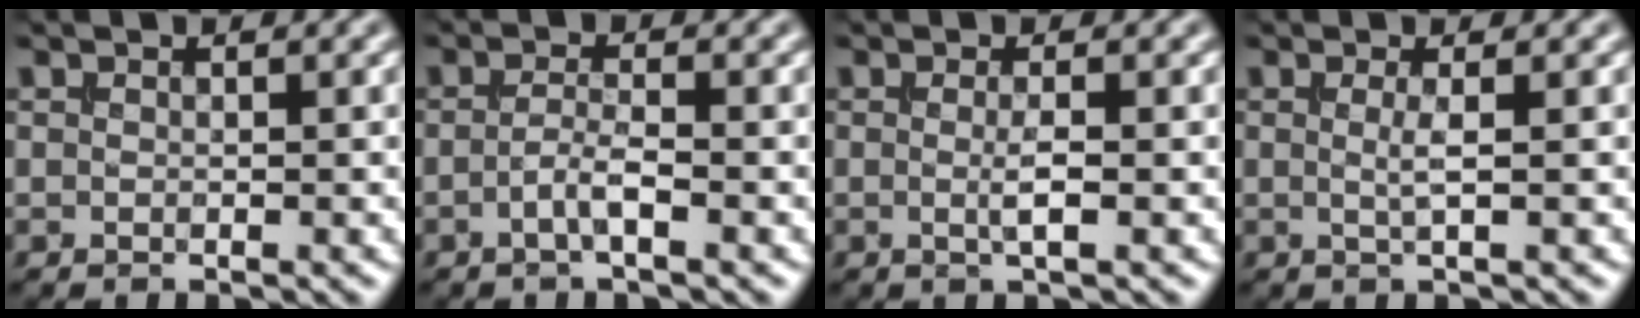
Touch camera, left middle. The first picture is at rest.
{"total": 1.8, "force": [-0.8, 0.3, 1.7], "torque": [-0.033, 0.003, -0.018]}
{"total": 1.6, "force": [-0.1, 0.2, 1.6], "torque": [-0.029, -0.003, -0.003]}
{"total": 1.4, "force": [0.1, 0.3, 1.4], "torque": [-0.026, -0.001, -0.003]}